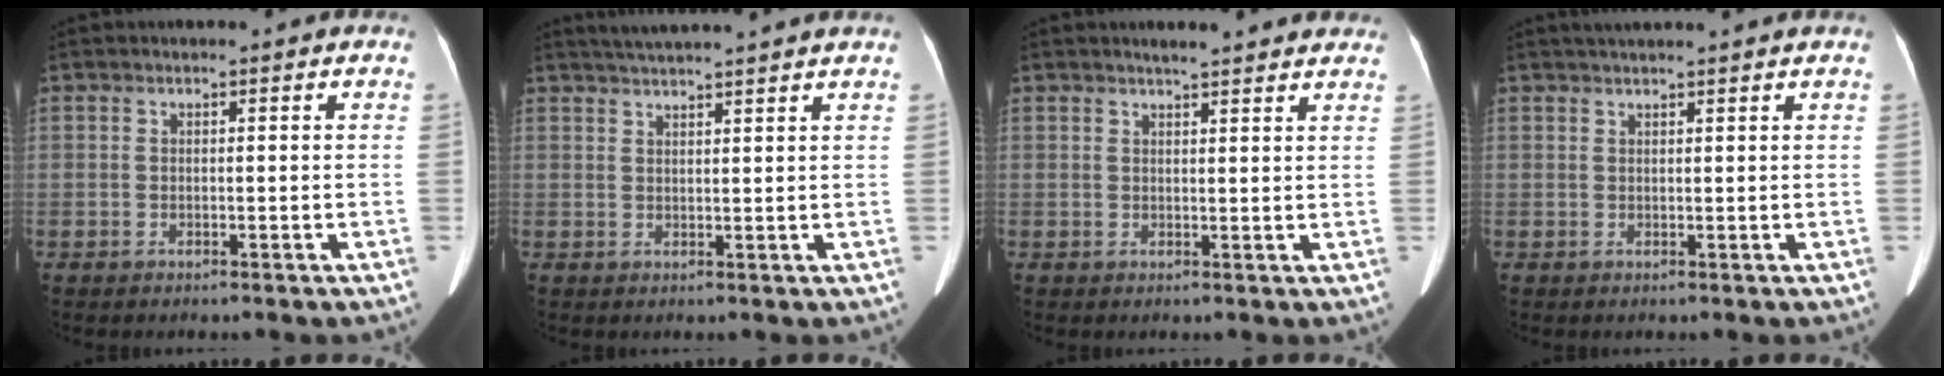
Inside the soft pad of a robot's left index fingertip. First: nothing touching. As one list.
[{"total": 7.8, "force": [7.0, -0.9, 3.3], "torque": [-0.054, 0.030, 0.096]}, {"total": 7.5, "force": [6.7, 1.0, 3.4], "torque": [-0.039, 0.015, 0.073]}, {"total": 5.4, "force": [4.8, -0.5, 2.4], "torque": [-0.031, 0.031, 0.064]}]